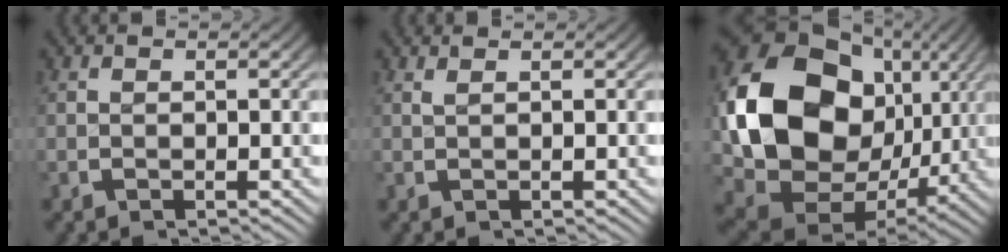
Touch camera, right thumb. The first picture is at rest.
{"total": 0.6, "force": [0.4, 0.0, 0.5], "torque": [-0.011, -0.001, 0.008]}
{"total": 22.2, "force": [-0.1, 15.8, 15.6], "torque": [-0.350, -0.063, 0.026]}